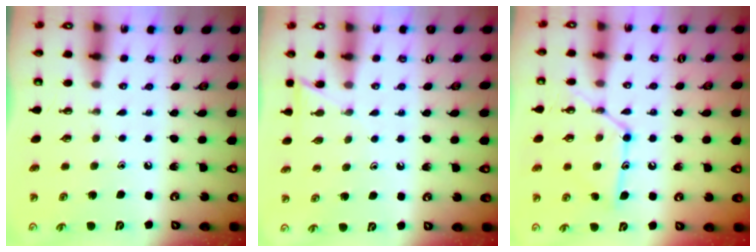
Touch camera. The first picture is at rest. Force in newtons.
{"total": 6.5, "press": 6.4, "slide": 0.4}
{"total": 14.2, "press": 14.2, "slide": 1.2}